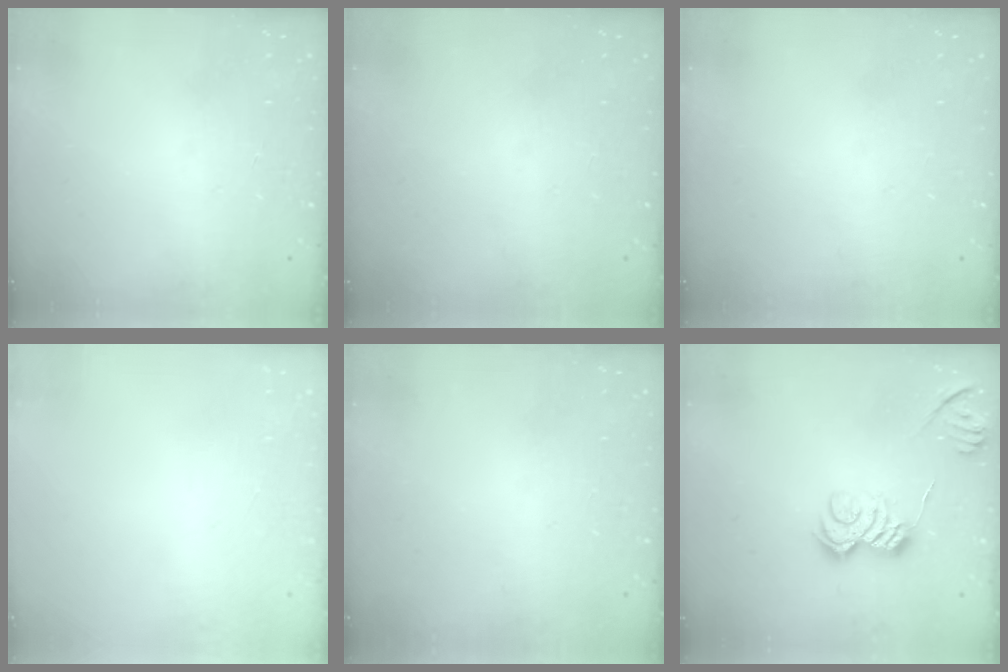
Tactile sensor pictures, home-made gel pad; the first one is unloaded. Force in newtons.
{"total": 0.0}
{"total": 0.0}
{"total": 2.7, "press": 2.6, "slide": 0.8}
{"total": 0.0}
{"total": 9.7, "press": 9.7, "slide": 0.4}